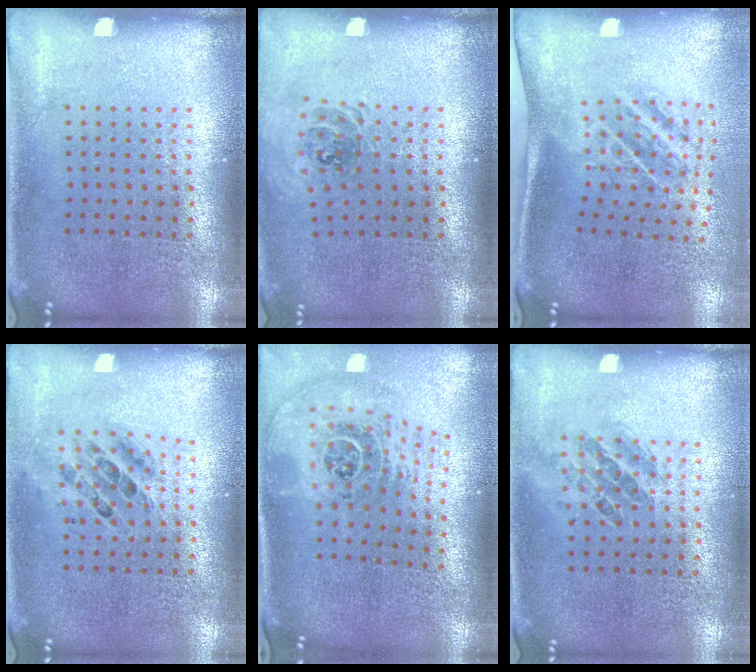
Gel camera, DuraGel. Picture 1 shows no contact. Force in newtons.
{"total": 0.9, "press": 0.8, "slide": 0.3}
{"total": 1.9, "press": 1.1, "slide": 1.6}
{"total": 0.7, "press": 0.7, "slide": 0.1}
{"total": 2.8, "press": 1.9, "slide": 2.1}
{"total": 1.0, "press": 0.8, "slide": 0.6}